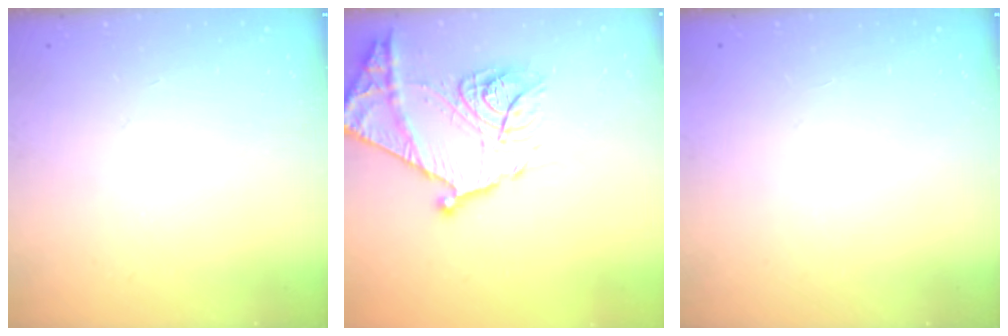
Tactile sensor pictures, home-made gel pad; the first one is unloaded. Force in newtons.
{"total": 20.5, "press": 20.5, "slide": 1.8}
{"total": 1.6, "press": 1.6, "slide": 0.1}